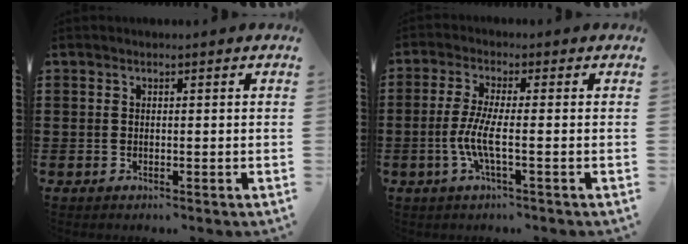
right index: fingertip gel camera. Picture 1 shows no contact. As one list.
[{"total": 5.5, "force": [-1.5, 0.7, 5.3], "torque": [-0.128, -0.014, -0.040]}]